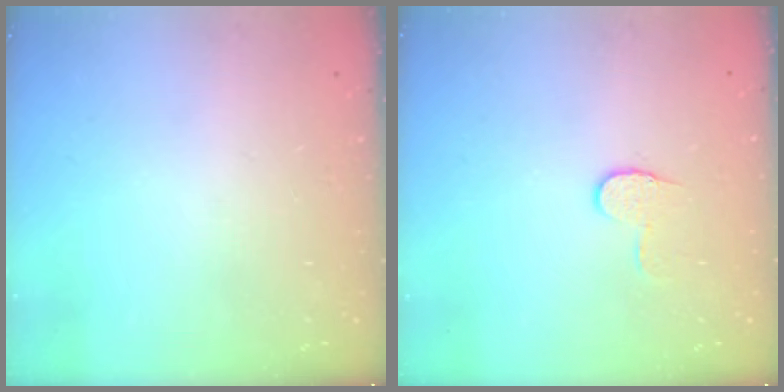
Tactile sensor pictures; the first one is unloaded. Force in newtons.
{"total": 6.3, "press": 6.3, "slide": 0.4}